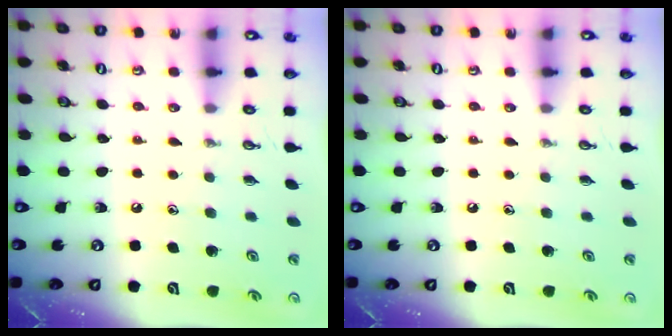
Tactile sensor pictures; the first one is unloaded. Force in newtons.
{"total": 0.0}